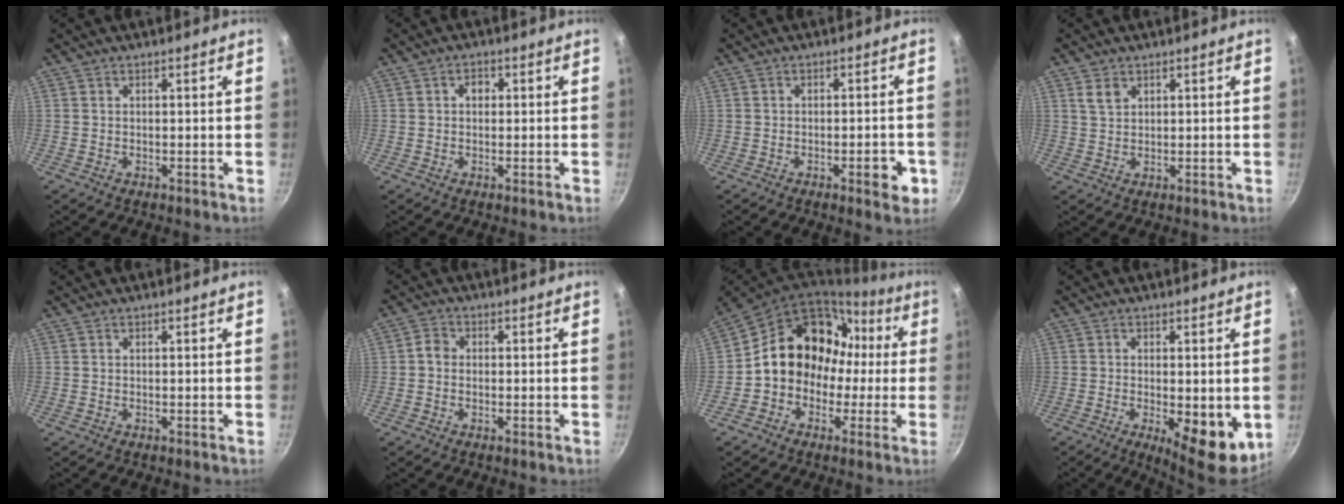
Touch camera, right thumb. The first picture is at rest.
{"total": 2.2, "force": [0.3, 1.7, 1.3], "torque": [-0.011, 0.005, 0.003]}
{"total": 5.2, "force": [-2.0, 2.0, 4.4], "torque": [-0.044, 0.010, -0.024]}
{"total": 3.0, "force": [1.5, 1.9, 1.6], "torque": [-0.023, -0.003, 0.032]}
{"total": 0.0}
{"total": 2.3, "force": [-0.2, 1.9, 1.2], "torque": [-0.020, 0.010, -0.009]}
{"total": 16.7, "force": [0.4, 13.8, 9.3], "torque": [-0.109, 0.064, -0.001]}
{"total": 10.1, "force": [-2.1, 3.6, 9.2], "torque": [-0.112, -0.009, -0.016]}